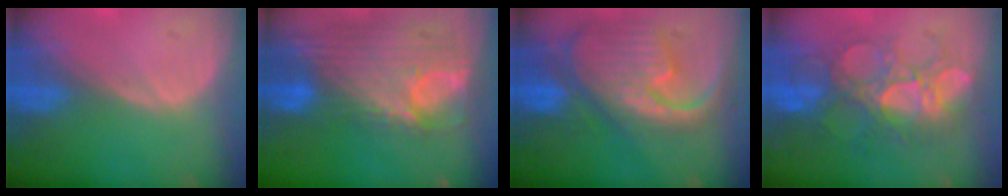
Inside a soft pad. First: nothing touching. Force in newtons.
{"total": 12.1, "press": 10.3, "slide": 6.5}
{"total": 12.5, "press": 10.7, "slide": 6.4}
{"total": 9.6, "press": 9.0, "slide": 3.2}